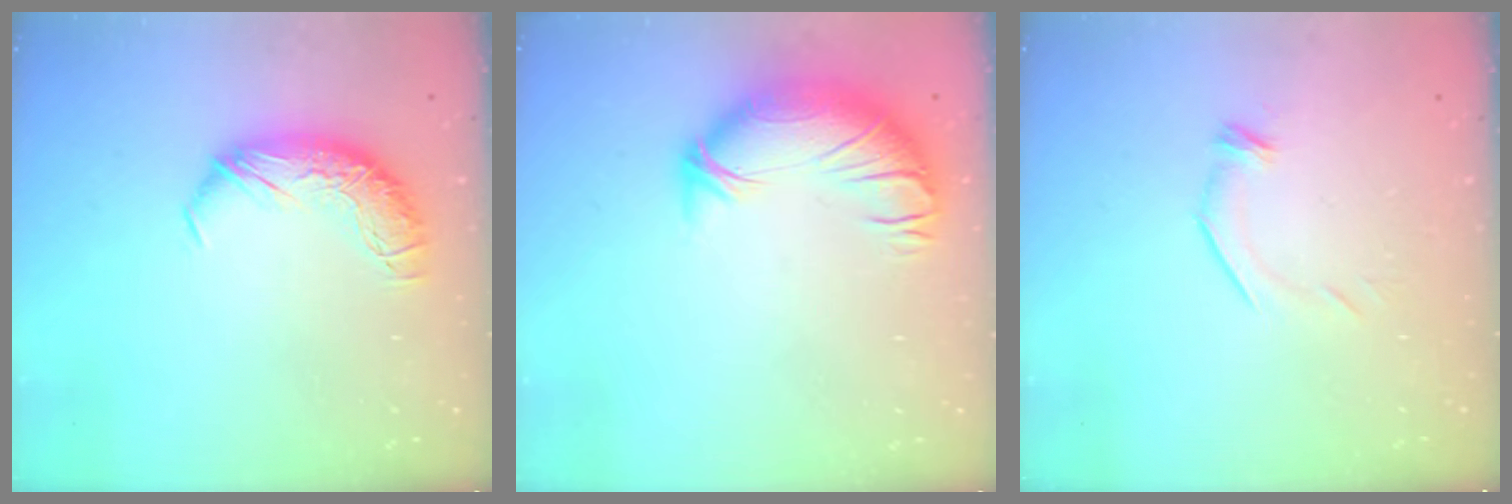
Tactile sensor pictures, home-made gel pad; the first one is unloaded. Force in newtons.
{"total": 3.2, "press": 0.5, "slide": 3.2}
{"total": 4.6, "press": 4.4, "slide": 1.2}